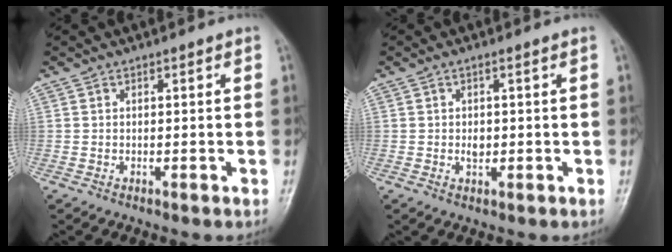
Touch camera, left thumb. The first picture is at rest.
{"total": 2.0, "force": [-0.1, 1.2, 1.7], "torque": [-0.025, 0.004, 0.002]}